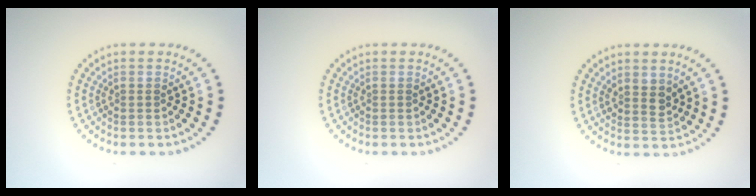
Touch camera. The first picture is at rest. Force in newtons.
{"total": 0.0}
{"total": 1.8, "press": 1.6, "slide": 1.0}